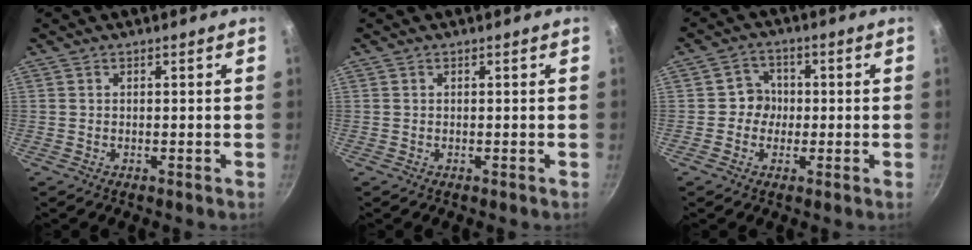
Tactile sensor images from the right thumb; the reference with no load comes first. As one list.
[{"total": 0.0}, {"total": 4.4, "force": [-0.3, 4.2, 1.2], "torque": [0.017, 0.011, -0.013]}]